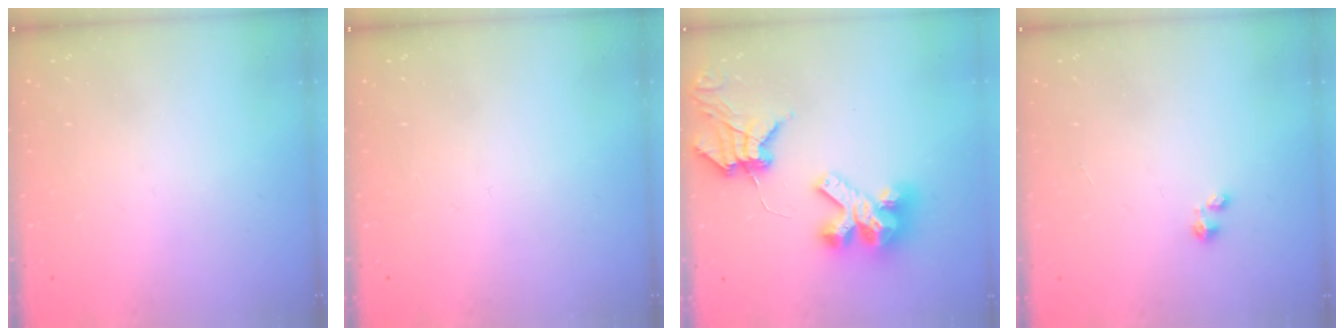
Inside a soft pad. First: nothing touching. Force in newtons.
{"total": 0.0}
{"total": 11.8, "press": 11.7, "slide": 1.3}
{"total": 0.0}